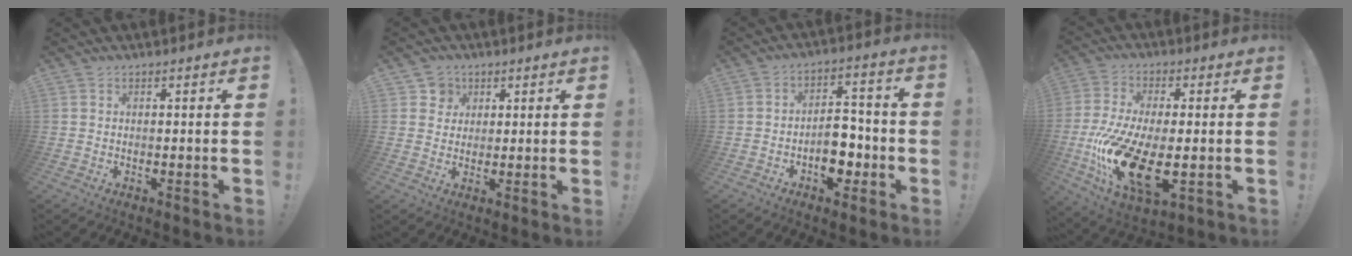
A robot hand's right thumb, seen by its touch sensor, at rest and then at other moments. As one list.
[{"total": 4.9, "force": [2.1, 4.4, 0.7], "torque": [-0.010, -0.008, 0.039]}, {"total": 10.2, "force": [-3.4, 6.4, 7.2], "torque": [-0.095, 0.025, -0.056]}, {"total": 19.5, "force": [-4.2, 8.7, 16.9], "torque": [-0.330, 0.003, -0.057]}]